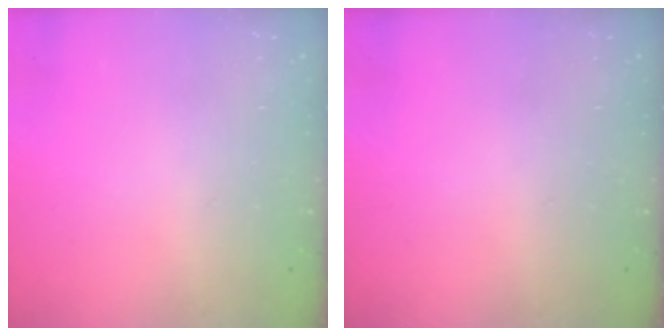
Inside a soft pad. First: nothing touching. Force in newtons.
{"total": 0.0}